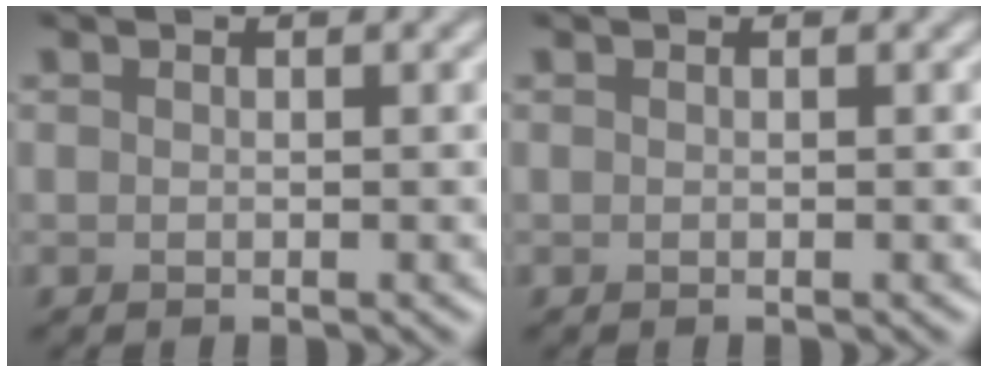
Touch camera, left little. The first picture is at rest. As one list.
[{"total": 0.0}]